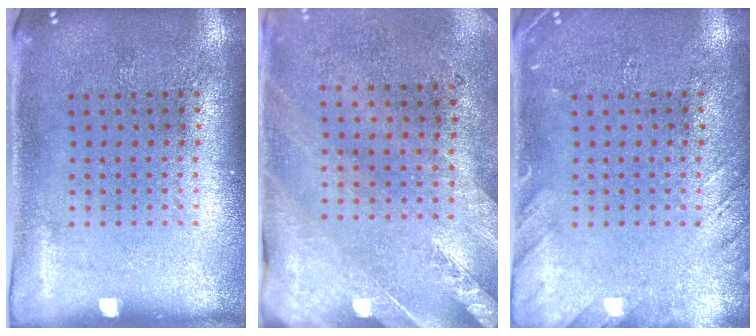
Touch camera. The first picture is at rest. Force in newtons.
{"total": 2.4, "press": 2.1, "slide": 1.3}
{"total": 1.8, "press": 1.8, "slide": 0.1}